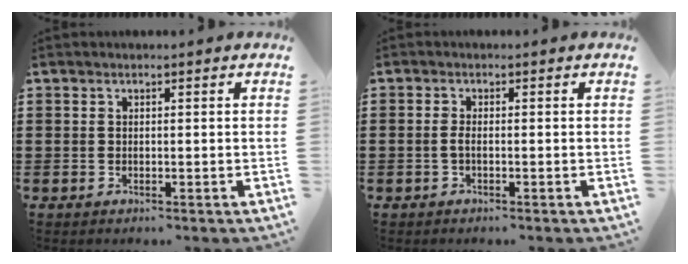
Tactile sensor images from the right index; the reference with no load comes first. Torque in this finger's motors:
{"motor_torque": [1.04, 1.03, 0.08, 0.05]}